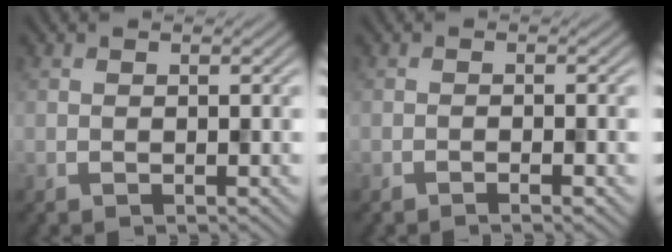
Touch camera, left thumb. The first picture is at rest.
{"total": 1.6, "force": [-1.4, 0.0, 0.9], "torque": [-0.014, 0.007, -0.024]}